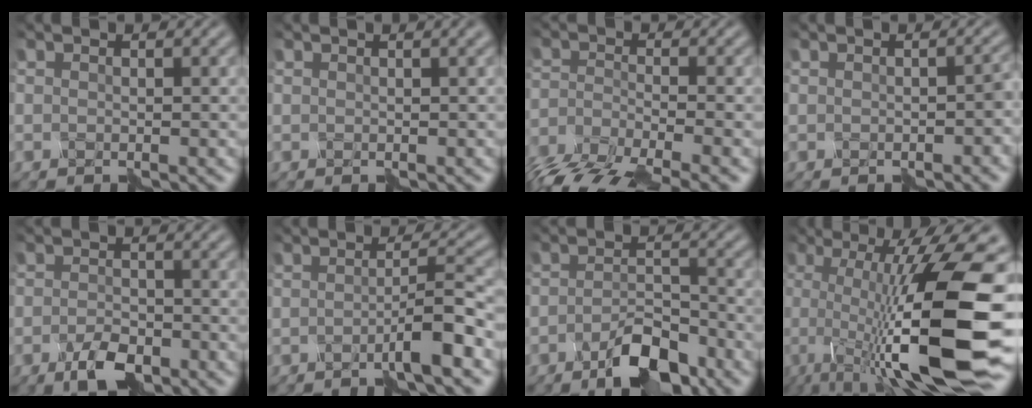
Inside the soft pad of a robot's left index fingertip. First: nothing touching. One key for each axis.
{"total": 1.0, "fx": 0.7, "fy": -0.1, "fz": 0.7, "tx": -0.002, "ty": 0.002, "tz": 0.009}
{"total": 7.5, "fx": -6.2, "fy": 1.8, "fz": 3.9, "tx": -0.093, "ty": -0.011, "tz": -0.119}
{"total": 1.5, "fx": -1.0, "fy": 0.2, "fz": 1.1, "tx": -0.017, "ty": 0.001, "tz": -0.012}
{"total": 2.8, "fx": -2.0, "fy": 1.1, "fz": 1.7, "tx": -0.042, "ty": 0.002, "tz": -0.040}
{"total": 3.2, "fx": -1.7, "fy": -0.1, "fz": 2.8, "tx": -0.045, "ty": 0.011, "tz": -0.037}
{"total": 4.2, "fx": -3.1, "fy": 1.1, "fz": 2.6, "tx": -0.053, "ty": 0.005, "tz": -0.057}
{"total": 14.2, "fx": -2.0, "fy": 3.3, "fz": 13.7, "tx": -0.213, "ty": 0.005, "tz": -0.035}